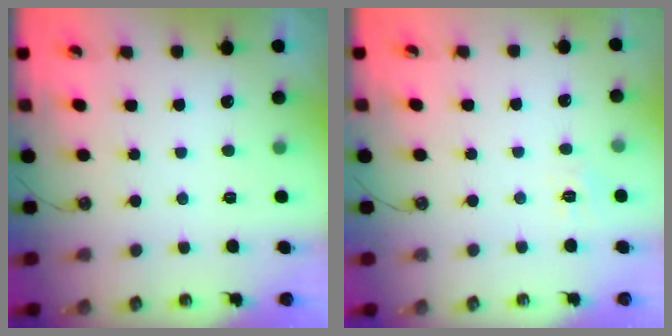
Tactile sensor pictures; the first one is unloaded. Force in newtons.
{"total": 4.4, "press": 4.4, "slide": 0.6}